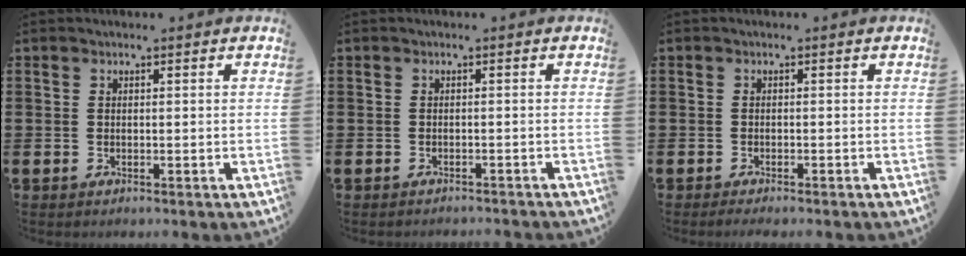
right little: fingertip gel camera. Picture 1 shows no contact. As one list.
[{"total": 0.0}, {"total": 0.7, "force": [-0.6, 0.0, 0.4], "torque": [-0.006, -0.002, -0.012]}]